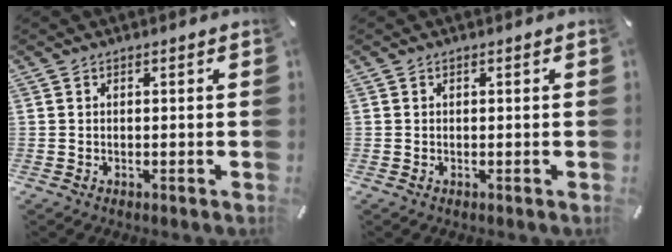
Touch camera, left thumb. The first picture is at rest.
{"total": 0.0}